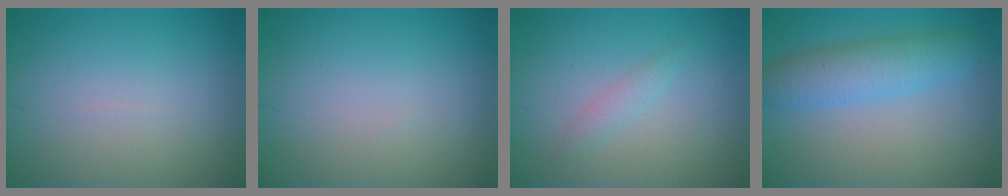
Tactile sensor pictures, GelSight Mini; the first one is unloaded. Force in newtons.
{"total": 0.0}
{"total": 1.2, "press": 1.2, "slide": 0.1}
{"total": 4.3, "press": 4.3, "slide": 0.1}